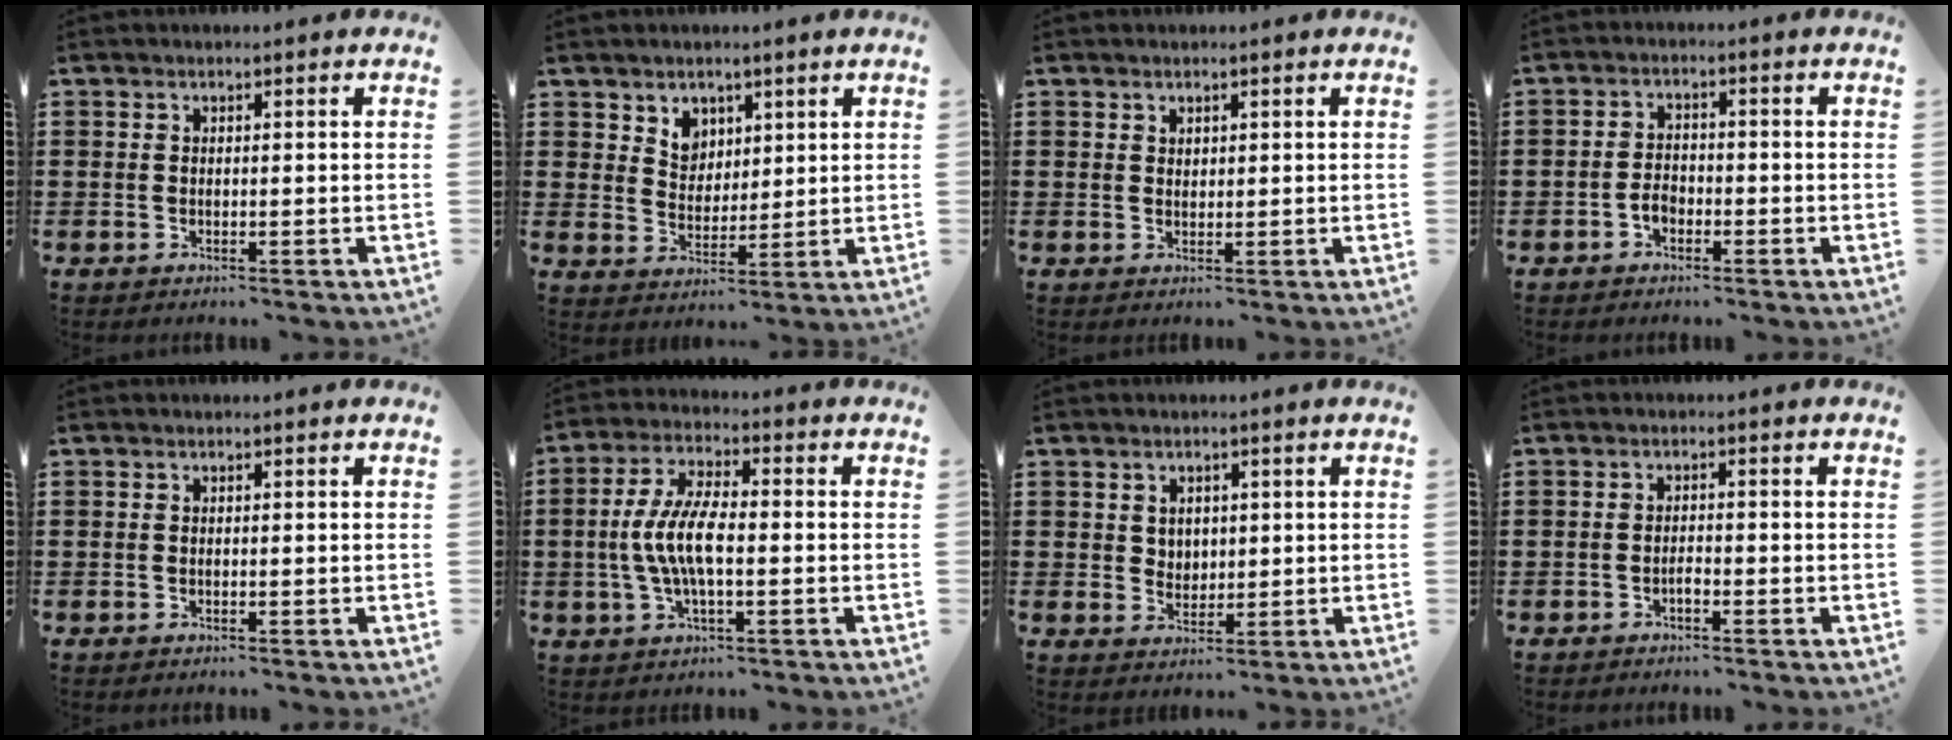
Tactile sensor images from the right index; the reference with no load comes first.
{"total": 4.5, "force": [2.8, 3.5, 0.6], "torque": [-0.023, 0.005, 0.051]}
{"total": 1.1, "force": [0.9, 0.6, 0.2], "torque": [-0.005, 0.002, 0.018]}
{"total": 2.4, "force": [-1.3, 1.5, 1.4], "torque": [-0.038, -0.001, -0.029]}
{"total": 0.0}
{"total": 7.9, "force": [-1.1, 2.7, 7.4], "torque": [-0.171, -0.010, -0.028]}
{"total": 2.5, "force": [1.2, 2.1, 0.6], "torque": [-0.020, 0.010, 0.022]}
{"total": 1.0, "force": [-0.7, 0.0, 0.8], "torque": [-0.014, -0.003, -0.012]}